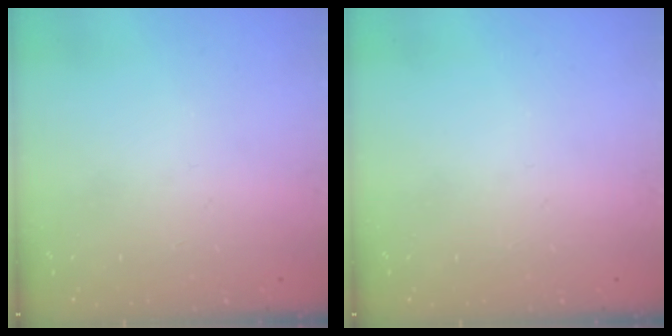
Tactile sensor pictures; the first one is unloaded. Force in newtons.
{"total": 0.0}